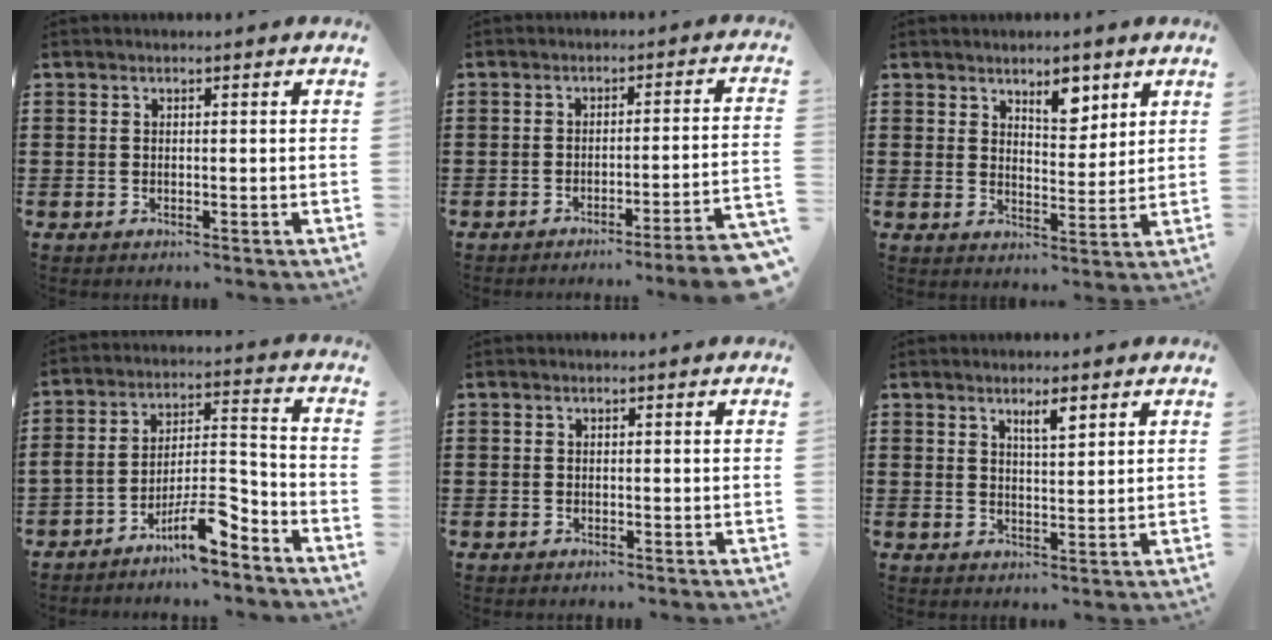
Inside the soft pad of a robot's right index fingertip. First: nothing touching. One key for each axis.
{"total": 4.5, "fx": -3.6, "fy": -0.8, "fz": 2.6, "tx": -0.043, "ty": -0.019, "tz": -0.072}
{"total": 5.5, "fx": 3.9, "fy": 2.5, "fz": 2.9, "tx": -0.043, "ty": -0.006, "tz": 0.066}
{"total": 9.0, "fx": -6.9, "fy": 2.0, "fz": 5.5, "tx": -0.089, "ty": 0.016, "tz": -0.125}
{"total": 0.0}
{"total": 3.0, "fx": 2.1, "fy": 0.6, "fz": 2.1, "tx": -0.036, "ty": 0.001, "tz": 0.033}